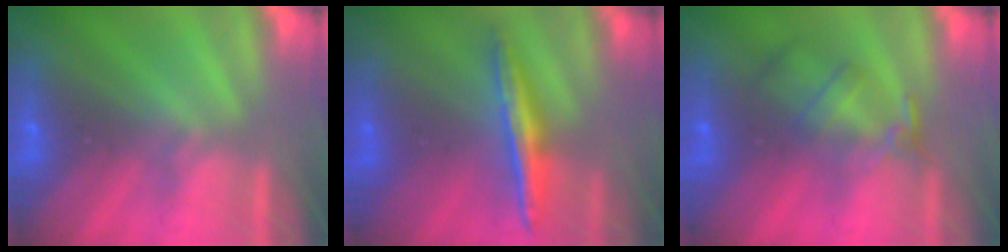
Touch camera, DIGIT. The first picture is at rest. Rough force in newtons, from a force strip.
{"total": 1.6}
{"total": 2.4}